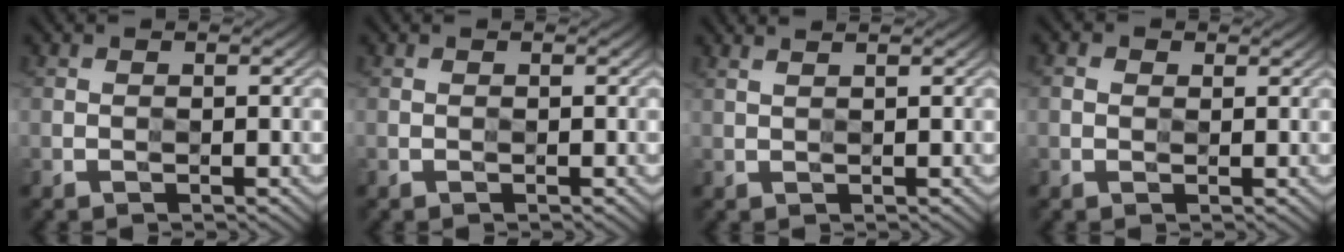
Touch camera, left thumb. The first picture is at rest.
{"total": 0.0}
{"total": 1.9, "force": [1.4, 0.5, 1.2], "torque": [-0.017, 0.004, 0.012]}
{"total": 1.4, "force": [0.4, 1.2, 0.7], "torque": [-0.017, 0.002, 0.004]}